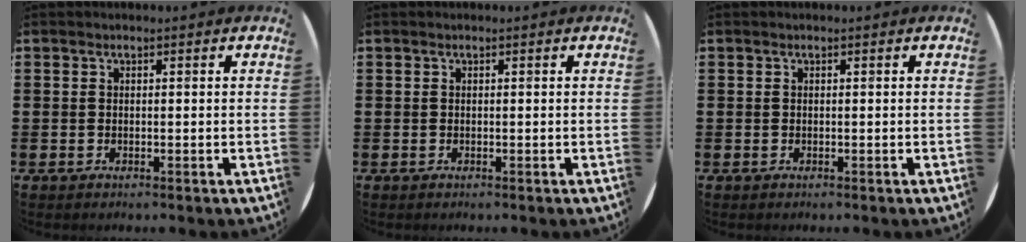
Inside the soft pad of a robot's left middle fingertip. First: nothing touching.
{"total": 0.0}
{"total": 0.0}